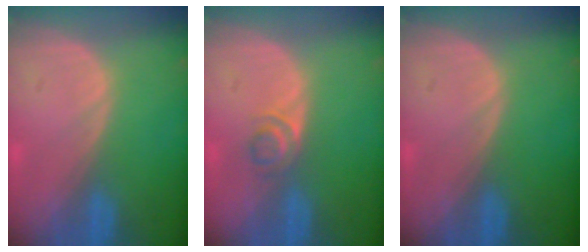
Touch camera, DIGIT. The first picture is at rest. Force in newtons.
{"total": 2.5, "press": 2.4, "slide": 0.8}
{"total": 0.0}